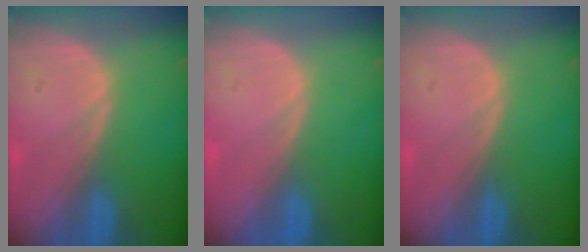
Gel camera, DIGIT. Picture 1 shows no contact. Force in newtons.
{"total": 0.0}
{"total": 0.0}